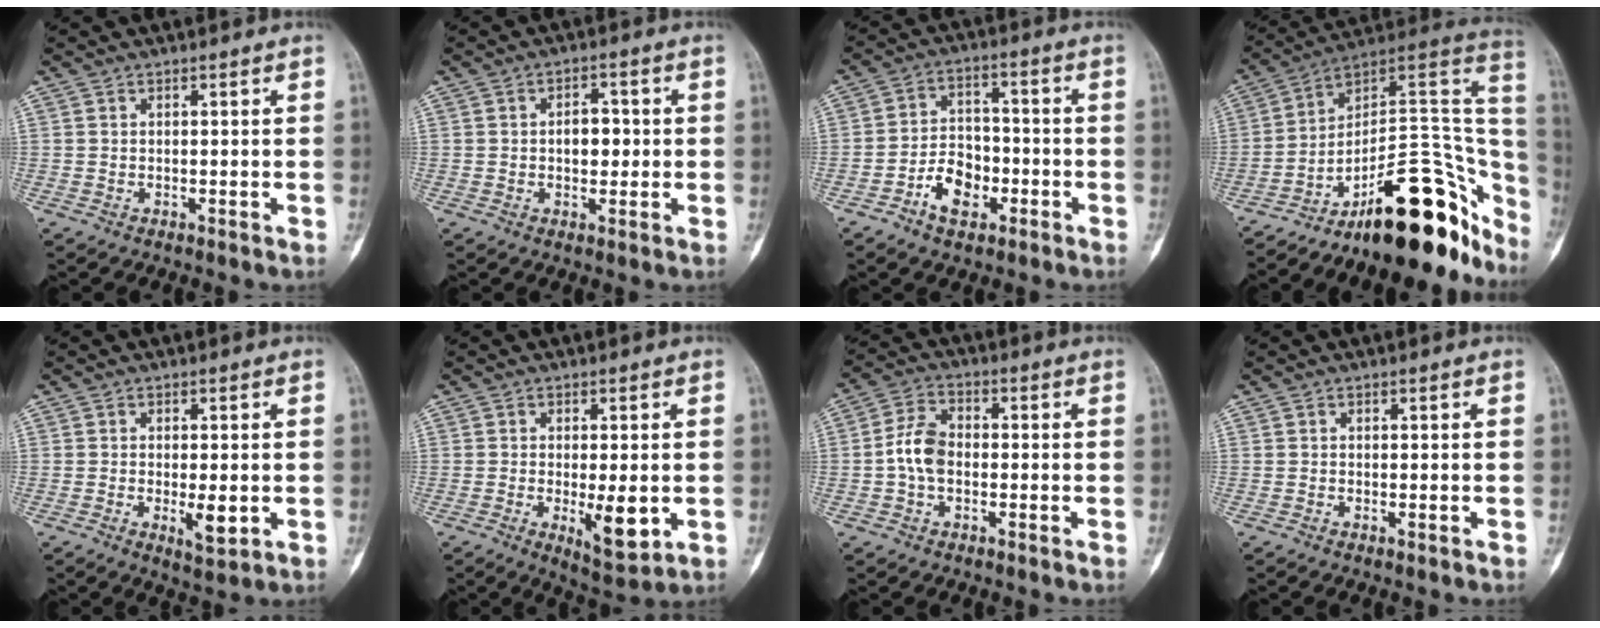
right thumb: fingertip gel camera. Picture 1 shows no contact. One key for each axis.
{"total": 4.6, "fx": 0.1, "fy": 3.0, "fz": 3.5, "tx": -0.034, "ty": 0.009, "tz": -0.001}
{"total": 8.3, "fx": -3.9, "fy": 5.5, "fz": 4.9, "tx": -0.060, "ty": 0.031, "tz": -0.070}
{"total": 27.5, "fx": -16.2, "fy": 10.6, "fz": 19.6, "tx": -0.156, "ty": 0.122, "tz": -0.235}
{"total": 3.6, "fx": -0.8, "fy": 1.5, "fz": 3.2, "tx": -0.046, "ty": -0.005, "tz": -0.009}
{"total": 7.8, "fx": -1.4, "fy": 2.8, "fz": 7.1, "tx": -0.102, "ty": -0.018, "tz": -0.014}
{"total": 6.8, "fx": -1.0, "fy": 4.5, "fz": 5.0, "tx": -0.091, "ty": 0.021, "tz": -0.028}
{"total": 0.5, "fx": -0.2, "fy": 0.2, "fz": 0.4, "tx": -0.009, "ty": -0.001, "tz": -0.003}